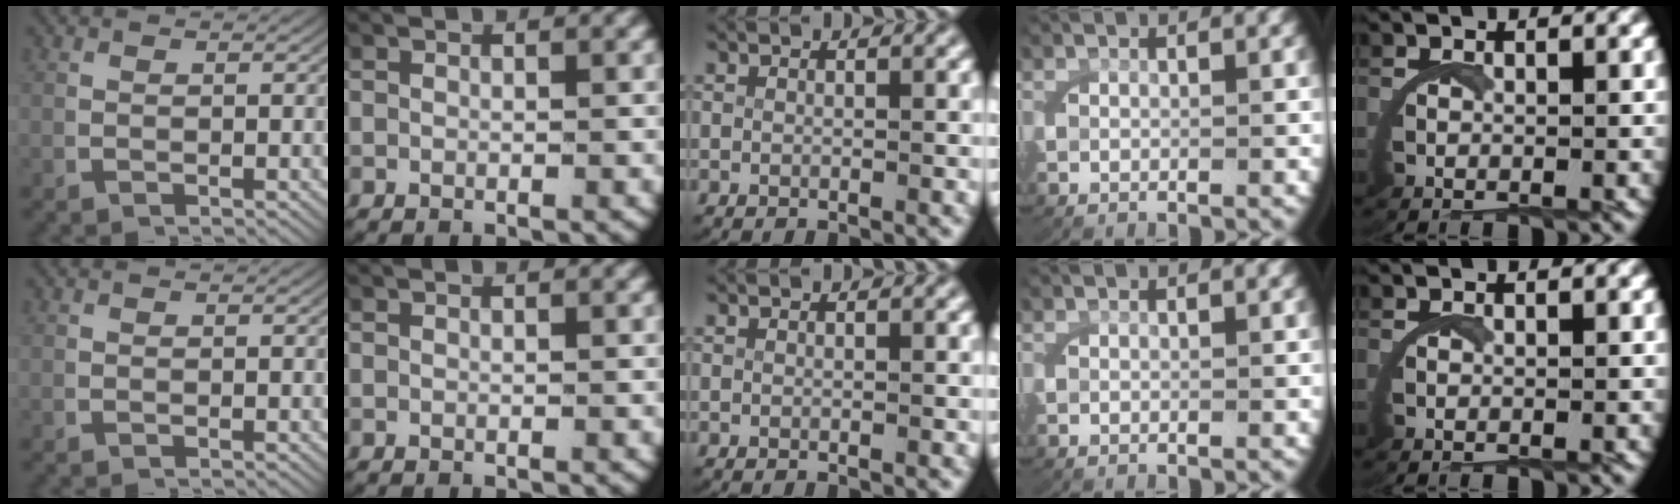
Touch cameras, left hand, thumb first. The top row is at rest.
{}